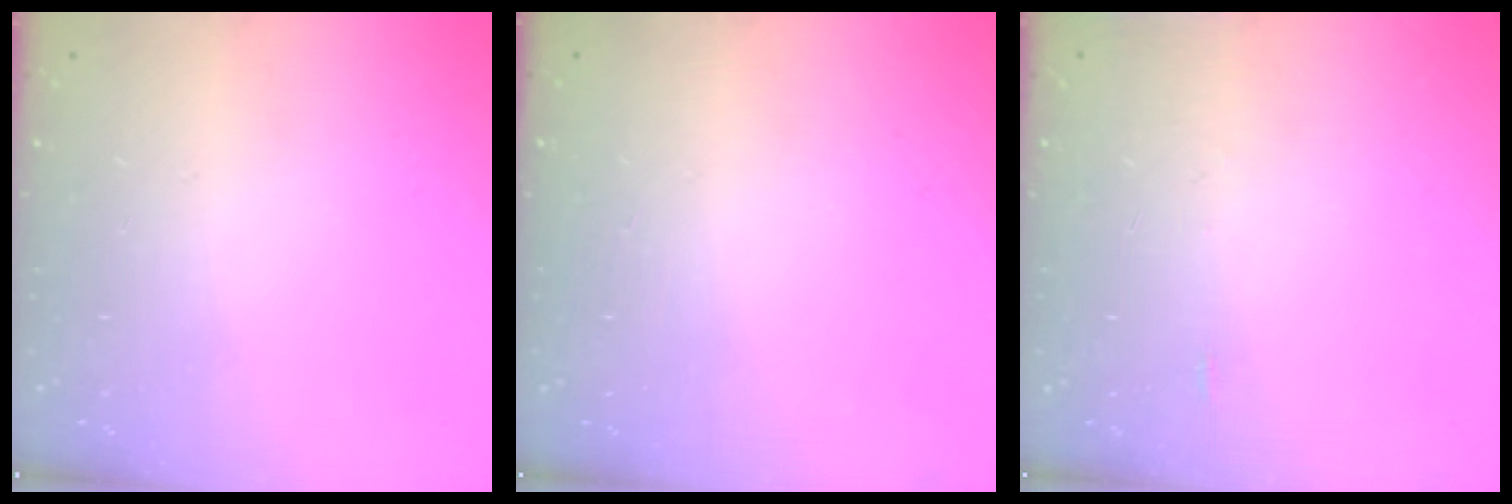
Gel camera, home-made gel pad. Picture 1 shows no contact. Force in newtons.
{"total": 0.0}
{"total": 4.1, "press": 3.9, "slide": 1.1}